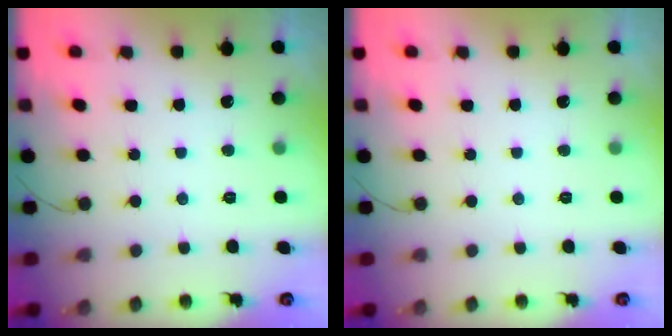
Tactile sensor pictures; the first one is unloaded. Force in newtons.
{"total": 0.0}